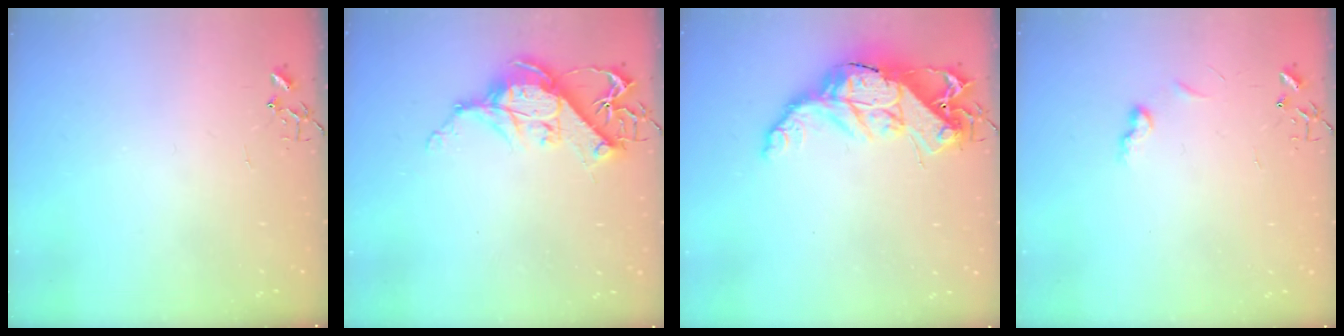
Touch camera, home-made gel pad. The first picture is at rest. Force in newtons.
{"total": 11.7, "press": 11.6, "slide": 1.5}
{"total": 19.1, "press": 19.1, "slide": 1.2}
{"total": 6.1, "press": 6.0, "slide": 0.7}